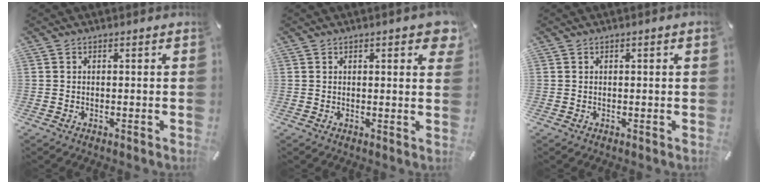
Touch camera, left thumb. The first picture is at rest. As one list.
[{"total": 3.7, "force": [2.1, 1.2, 2.7], "torque": [-0.035, -0.009, 0.032]}, {"total": 0.7, "force": [0.2, 0.0, 0.7], "torque": [-0.011, 0.000, 0.003]}]